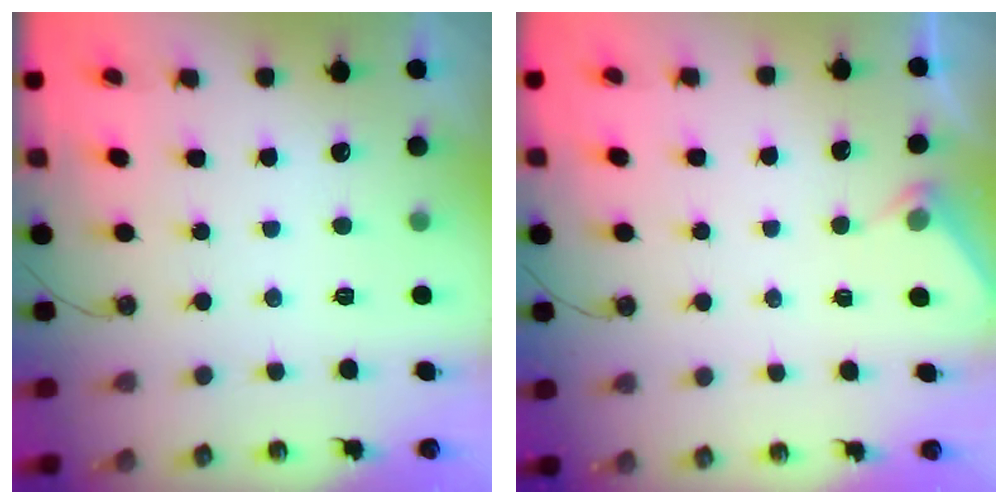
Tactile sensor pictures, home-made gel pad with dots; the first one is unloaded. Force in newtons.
{"total": 3.6, "press": 3.5, "slide": 0.6}